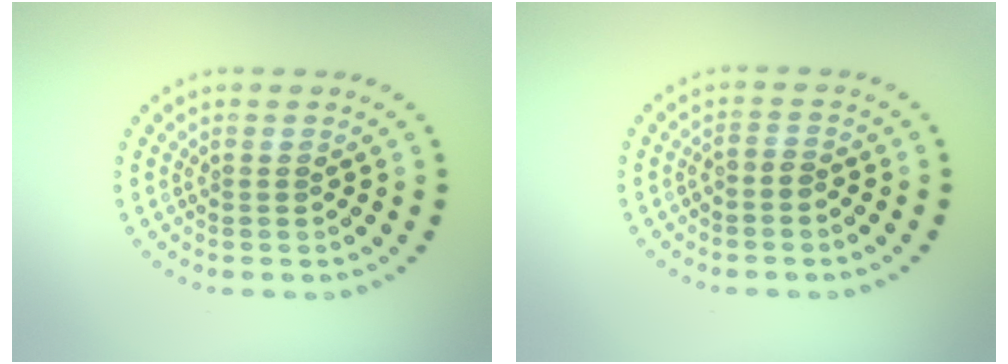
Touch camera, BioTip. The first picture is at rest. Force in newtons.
{"total": 0.9, "press": 0.5, "slide": 0.8}